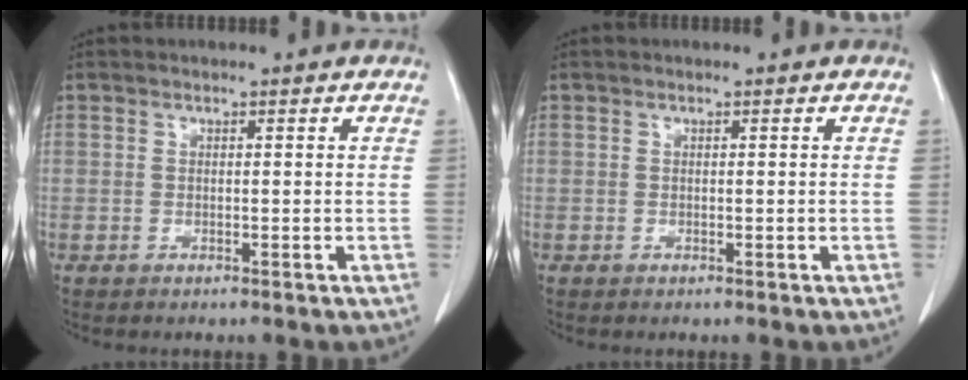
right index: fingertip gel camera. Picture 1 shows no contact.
{"total": 0.0}